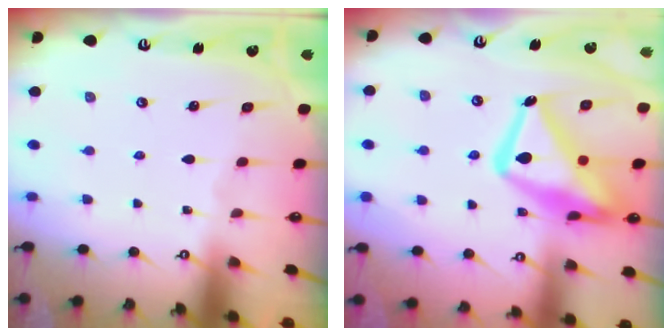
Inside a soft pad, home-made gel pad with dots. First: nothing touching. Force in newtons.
{"total": 18.8, "press": 18.7, "slide": 1.9}